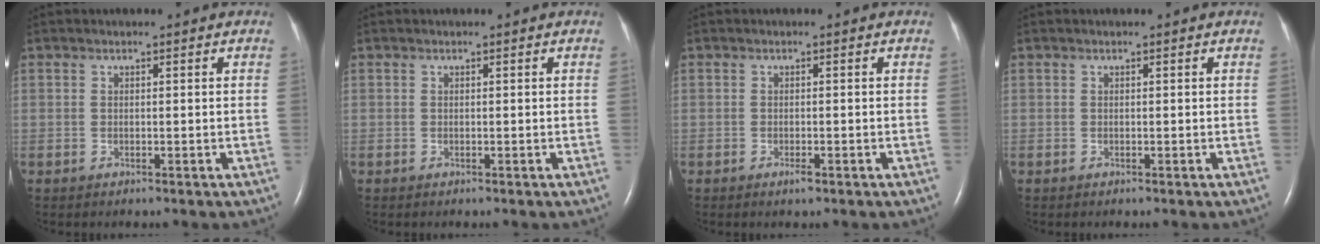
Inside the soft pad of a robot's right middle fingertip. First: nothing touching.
{"total": 0.0}
{"total": 1.0, "force": [-0.6, 0.2, 0.8], "torque": [-0.017, -0.002, -0.009]}
{"total": 0.0}